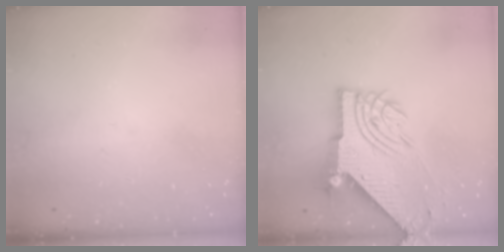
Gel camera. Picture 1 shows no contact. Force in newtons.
{"total": 13.2, "press": 13.1, "slide": 1.6}